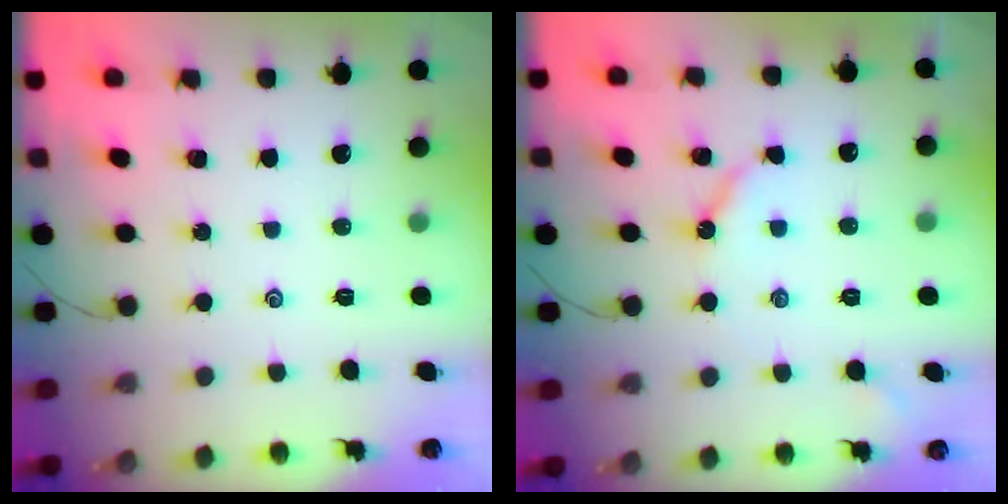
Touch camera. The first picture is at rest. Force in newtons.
{"total": 4.8, "press": 4.8, "slide": 0.7}